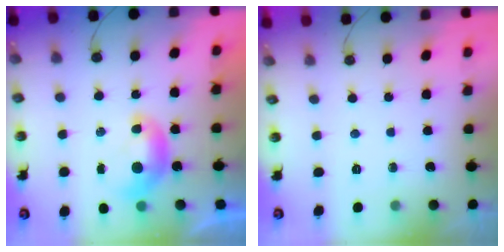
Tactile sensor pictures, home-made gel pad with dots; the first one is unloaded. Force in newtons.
{"total": 0.0}